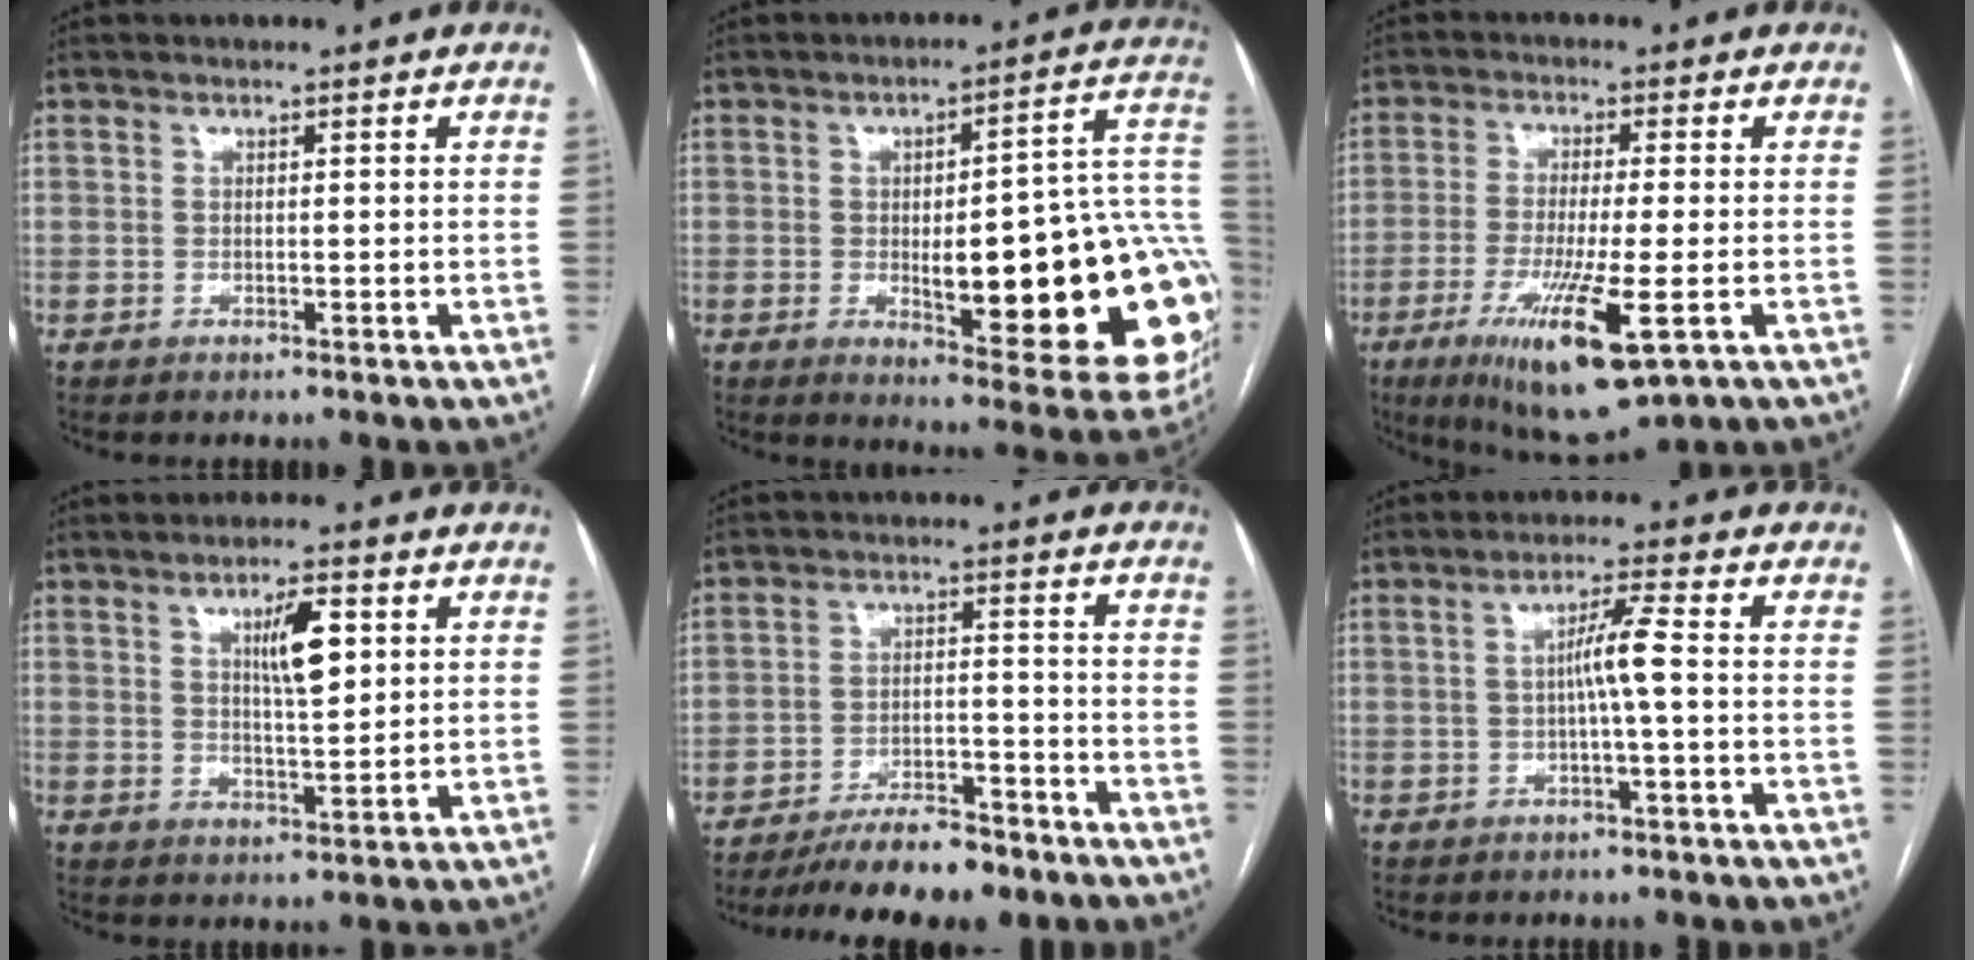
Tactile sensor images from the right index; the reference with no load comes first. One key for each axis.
{"total": 26.1, "fx": -4.2, "fy": 6.3, "fz": 25.0, "tx": -0.215, "ty": 0.022, "tz": -0.035}
{"total": 12.9, "fx": -5.1, "fy": 1.7, "fz": 11.7, "tx": -0.219, "ty": -0.041, "tz": -0.081}
{"total": 6.2, "fx": 2.2, "fy": 1.4, "fz": 5.7, "tx": -0.097, "ty": 0.003, "tz": 0.038}
{"total": 11.5, "fx": -9.8, "fy": 2.4, "fz": 5.4, "tx": -0.079, "ty": -0.001, "tz": -0.156}
{"total": 4.5, "fx": -0.4, "fy": -0.4, "fz": 4.4, "tx": -0.077, "ty": 0.011, "tz": -0.005}